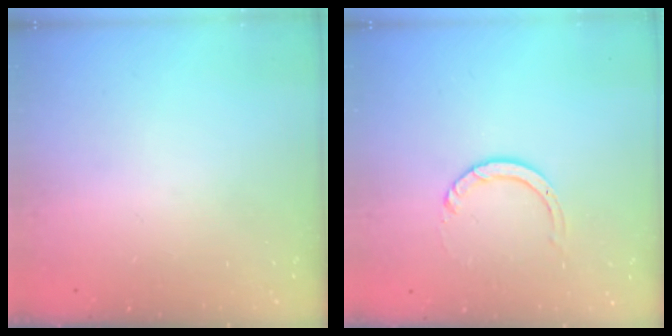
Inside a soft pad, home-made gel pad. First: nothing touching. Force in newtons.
{"total": 3.1, "press": 3.1, "slide": 0.3}